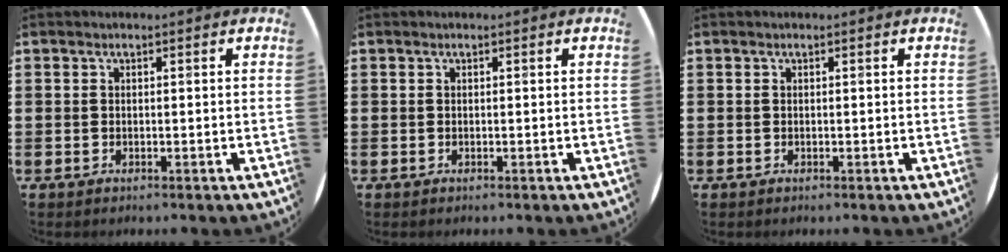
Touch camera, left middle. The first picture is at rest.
{"total": 0.0}
{"total": 0.0}